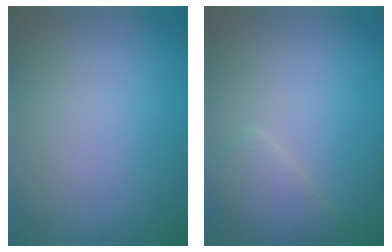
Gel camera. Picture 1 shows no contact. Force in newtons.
{"total": 2.5, "press": 2.5, "slide": 0.1}